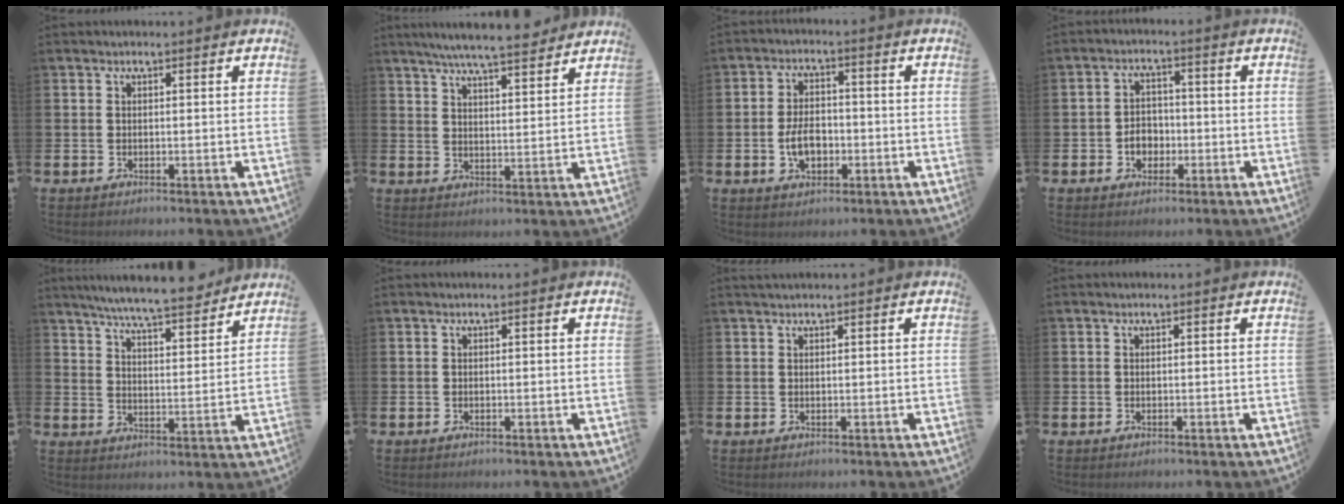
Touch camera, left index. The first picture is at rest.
{"total": 6.5, "force": [6.2, 0.2, 2.0], "torque": [-0.040, -0.035, 0.107]}
{"total": 4.5, "force": [-1.1, 2.9, 3.3], "torque": [-0.047, 0.002, -0.024]}
{"total": 3.4, "force": [-1.1, 2.8, 1.6], "torque": [-0.012, -0.004, -0.028]}
{"total": 7.6, "force": [7.3, 0.3, 2.2], "torque": [-0.049, -0.048, 0.125]}
{"total": 0.0}
{"total": 0.8, "force": [0.8, 0.1, 0.2], "torque": [0.002, -0.001, 0.012]}
{"total": 0.0}